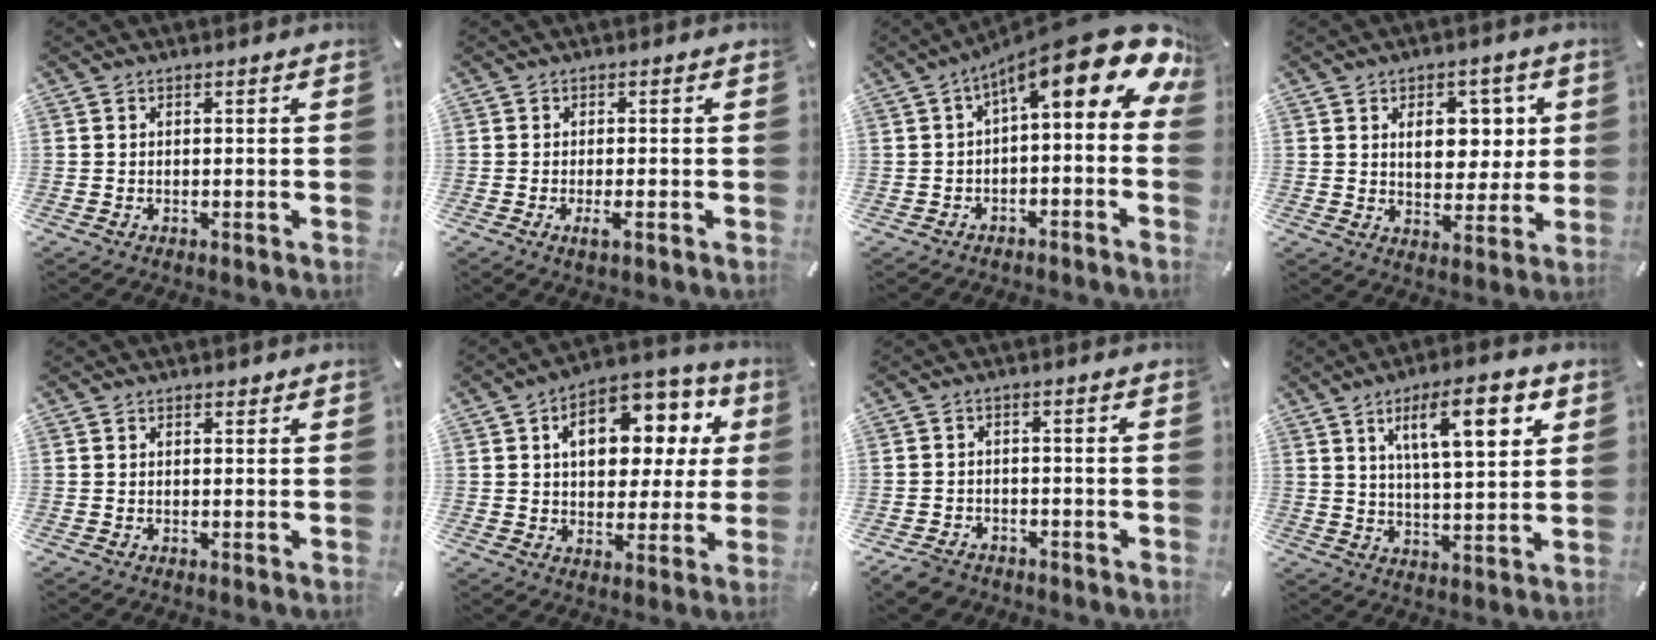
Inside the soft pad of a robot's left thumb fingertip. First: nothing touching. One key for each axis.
{"total": 2.4, "fx": -0.7, "fy": 0.4, "fz": 2.3, "tx": -0.037, "ty": -0.004, "tz": -0.011}
{"total": 15.4, "fx": 7.3, "fy": 4.8, "fz": 12.7, "tx": -0.191, "ty": -0.057, "tz": 0.117}
{"total": 9.2, "fx": 3.1, "fy": 6.7, "fz": 5.6, "tx": -0.070, "ty": -0.011, "tz": 0.047}
{"total": 0.6, "fx": 0.4, "fy": 0.5, "fz": 0.0, "tx": 0.008, "ty": -0.001, "tz": 0.005}
{"total": 14.8, "fx": 4.8, "fy": 10.0, "fz": 9.9, "tx": -0.139, "ty": -0.021, "tz": 0.083}
{"total": 3.7, "fx": -2.9, "fy": 2.1, "fz": 0.7, "tx": -0.023, "ty": 0.014, "tz": -0.060}
{"total": 14.7, "fx": 7.0, "fy": 5.0, "fz": 11.9, "tx": -0.185, "ty": -0.013, "tz": 0.108}